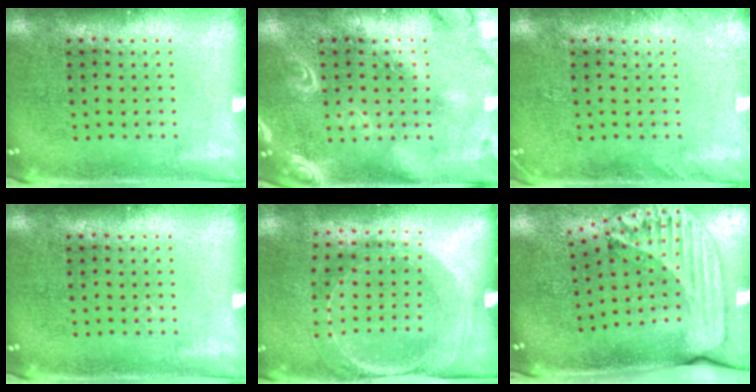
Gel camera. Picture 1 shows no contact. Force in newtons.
{"total": 2.5, "press": 2.5, "slide": 0.2}
{"total": 1.1, "press": 1.1, "slide": 0.1}
{"total": 0.0}
{"total": 1.5, "press": 1.5, "slide": 0.4}
{"total": 2.5, "press": 1.8, "slide": 1.8}